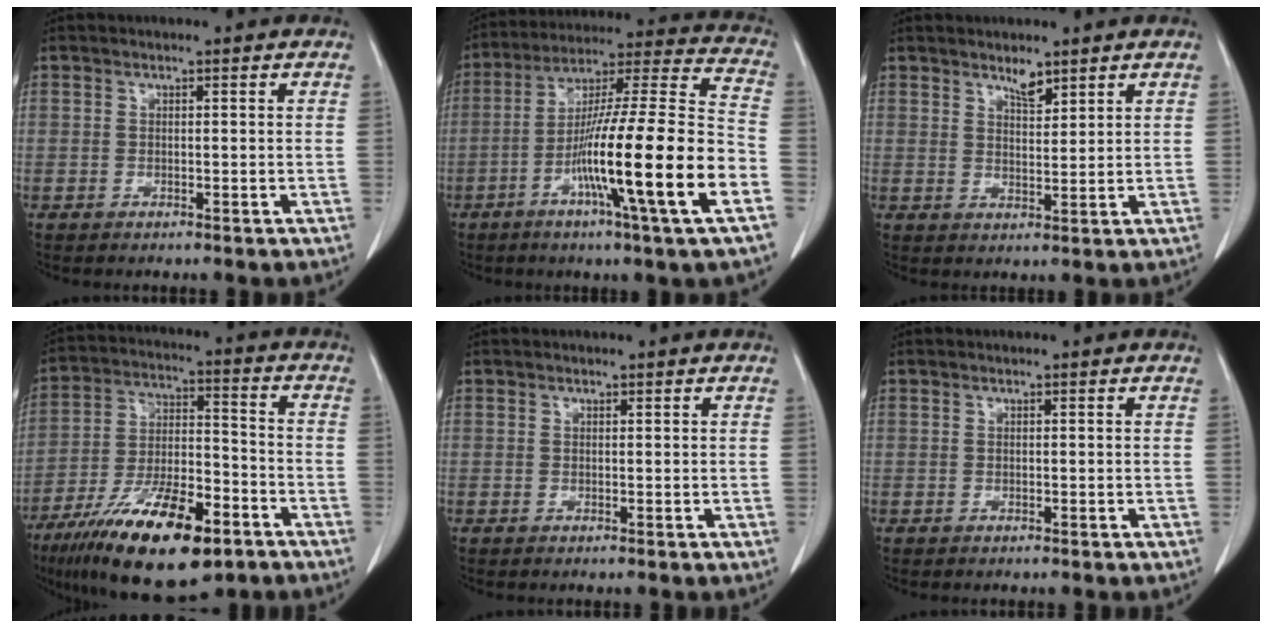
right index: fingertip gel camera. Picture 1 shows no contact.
{"total": 21.3, "force": [-7.6, -0.5, 19.9], "torque": [-0.324, -0.014, -0.133]}
{"total": 2.7, "force": [2.3, 0.7, 1.4], "torque": [-0.027, -0.006, 0.042]}
{"total": 19.4, "force": [-11.8, 5.7, 14.3], "torque": [-0.254, -0.018, -0.203]}
{"total": 0.0}
{"total": 0.0}